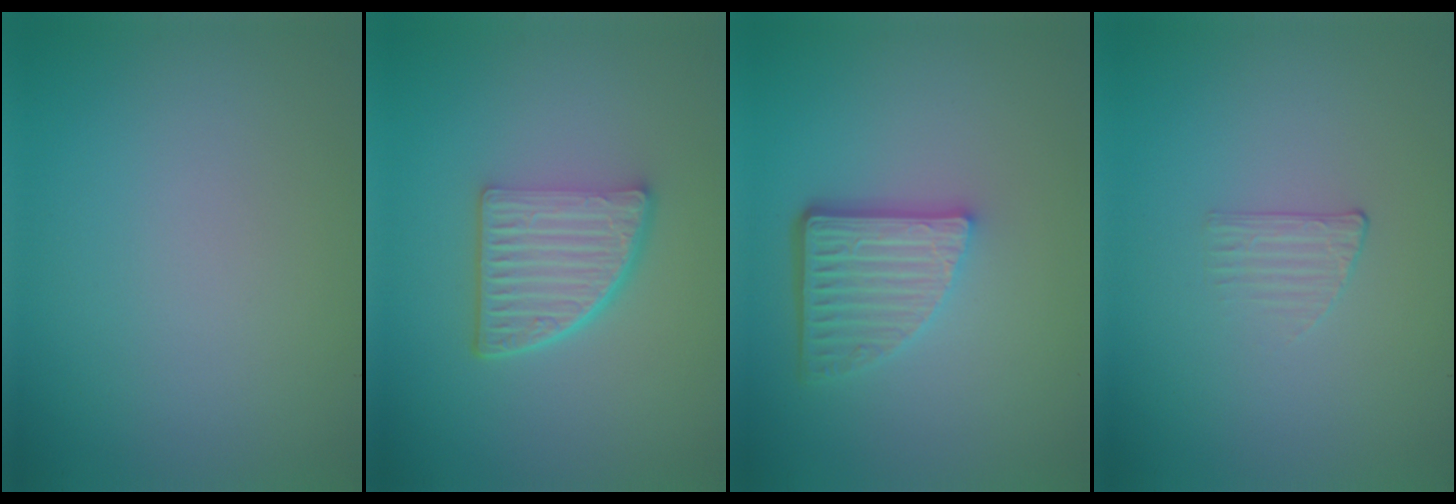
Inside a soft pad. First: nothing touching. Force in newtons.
{"total": 5.4, "press": 3.8, "slide": 3.8}
{"total": 4.9, "press": 3.6, "slide": 3.4}
{"total": 1.0, "press": 0.3, "slide": 1.0}